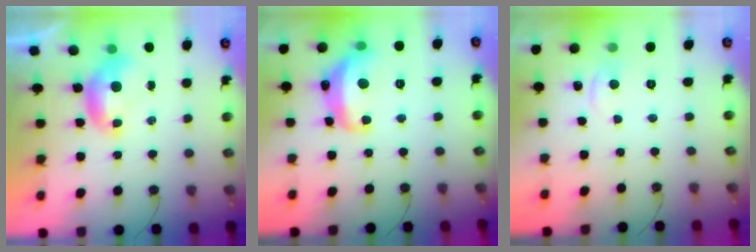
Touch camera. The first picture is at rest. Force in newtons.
{"total": 9.0, "press": 8.9, "slide": 0.8}
{"total": 1.0, "press": 0.8, "slide": 0.5}